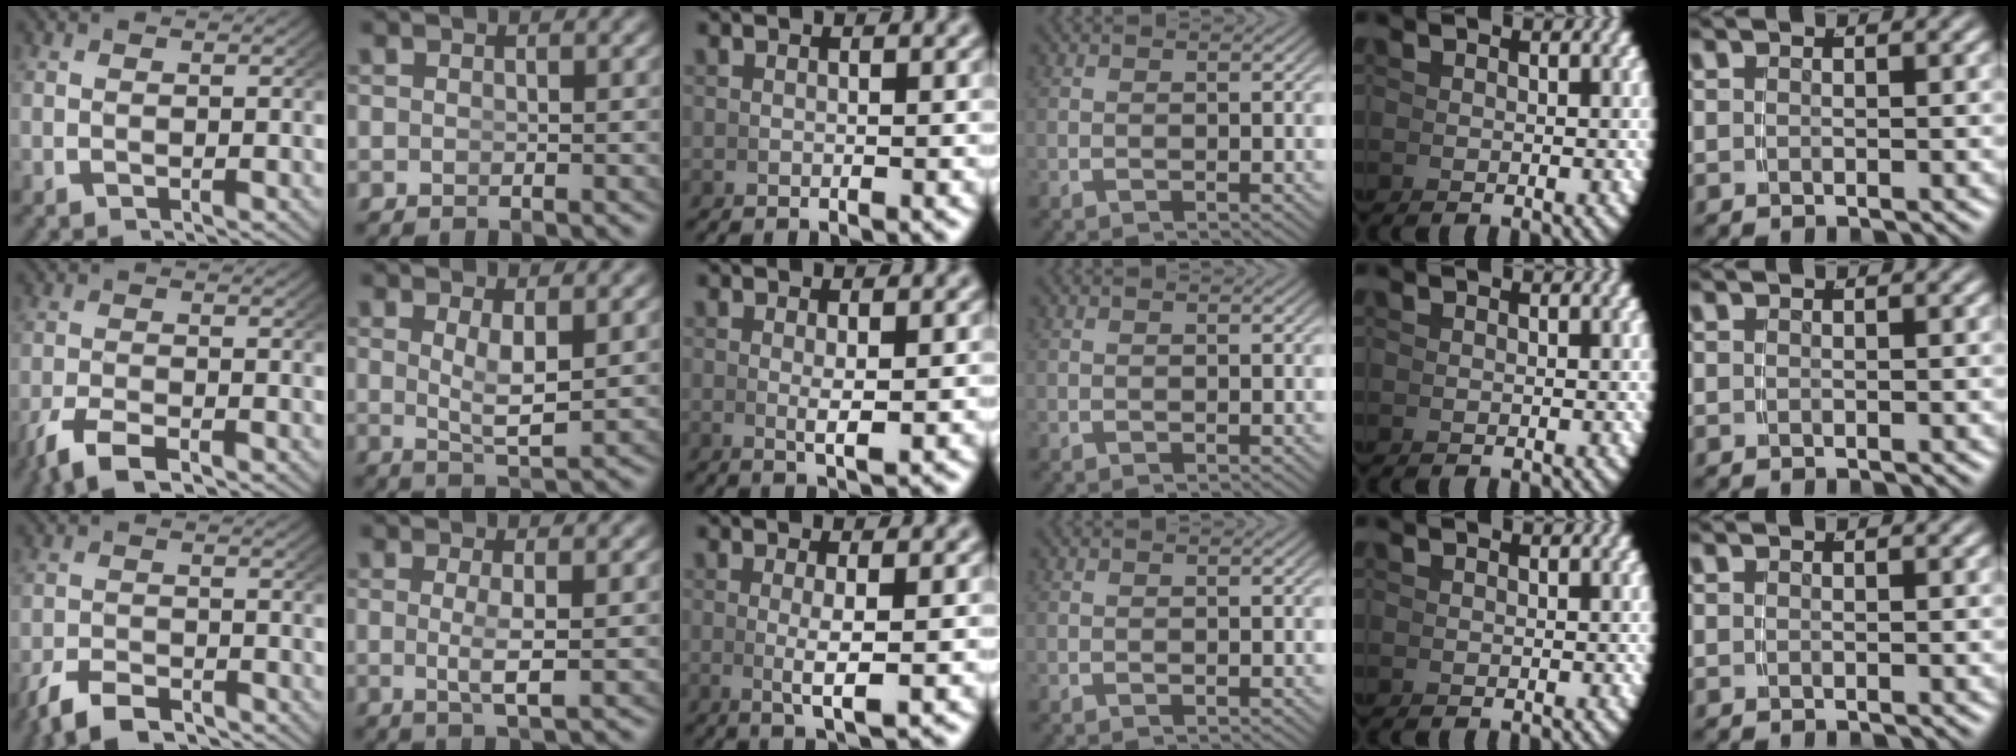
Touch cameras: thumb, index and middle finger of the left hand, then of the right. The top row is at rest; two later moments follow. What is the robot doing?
{"motion": "grasp_and_lifting", "object": "photo album"}